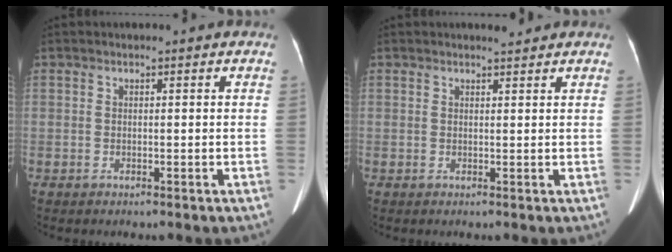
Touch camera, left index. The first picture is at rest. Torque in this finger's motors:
{"motor_torque": [0.18, -0.20, 0.00, 0.01]}